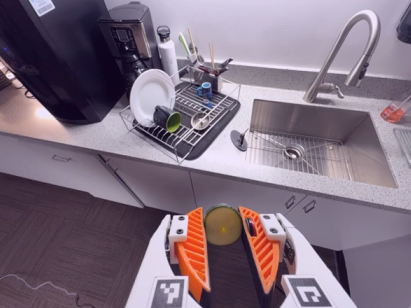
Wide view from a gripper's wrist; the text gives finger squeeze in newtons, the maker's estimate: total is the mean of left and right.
{"total": 7.3, "left": 7.1, "right": 7.6}